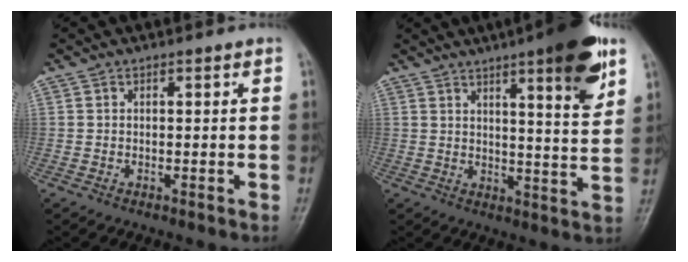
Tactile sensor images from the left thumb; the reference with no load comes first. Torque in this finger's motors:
{"motor_torque": [3.50, 1.51, 1.35, -1.24, 0.26]}